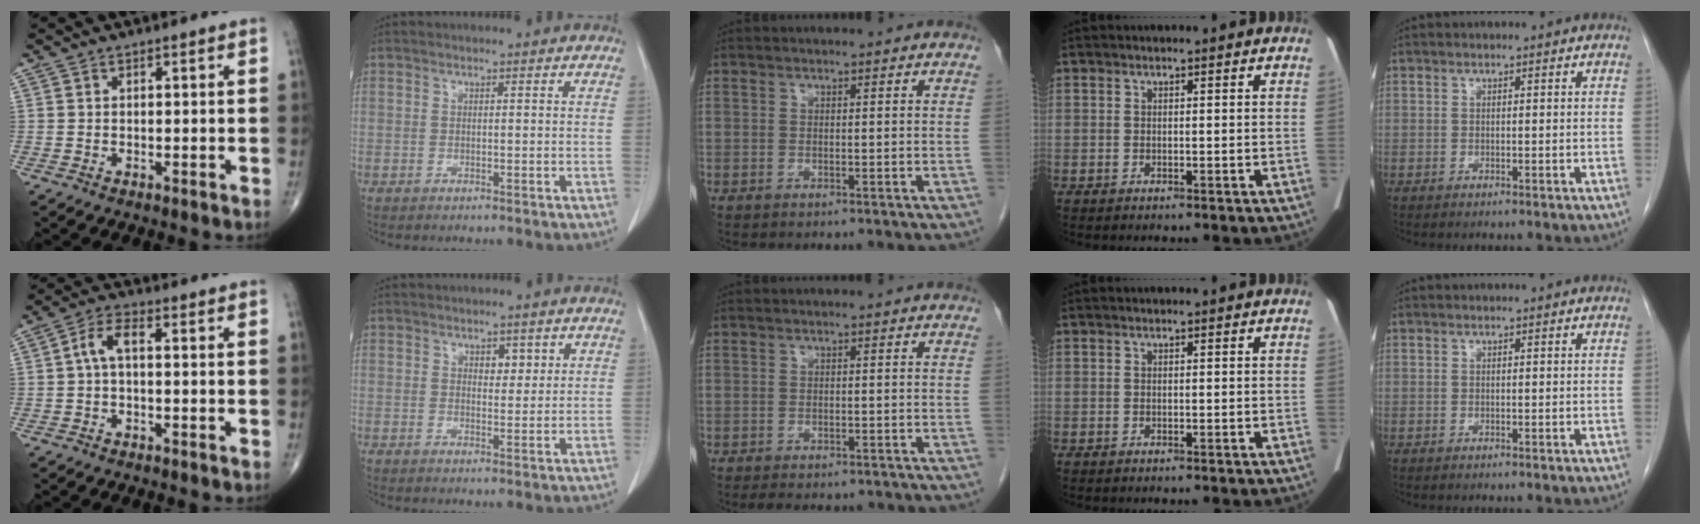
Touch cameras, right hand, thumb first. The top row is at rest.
{"thumb": {"total": 4.3, "force": [0.0, 1.9, 3.9], "torque": [-0.076, 0.019, -0.008]}, "index": {"total": 2.5, "force": [1.3, 1.5, 1.5], "torque": [-0.015, -0.001, 0.022]}, "middle": {"total": 8.9, "force": [-7.8, 2.7, 3.4], "torque": [-0.047, 0.000, -0.091]}}